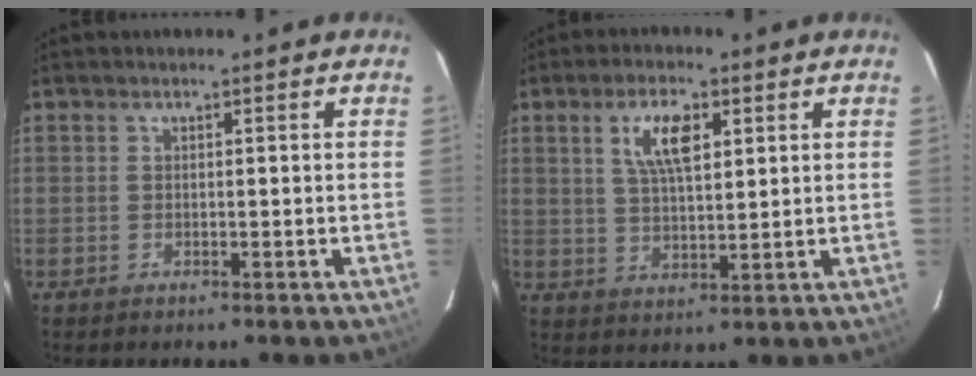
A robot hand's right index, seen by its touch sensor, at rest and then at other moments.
{"total": 7.5, "force": [3.1, 2.9, 6.2], "torque": [-0.115, 0.009, 0.059]}